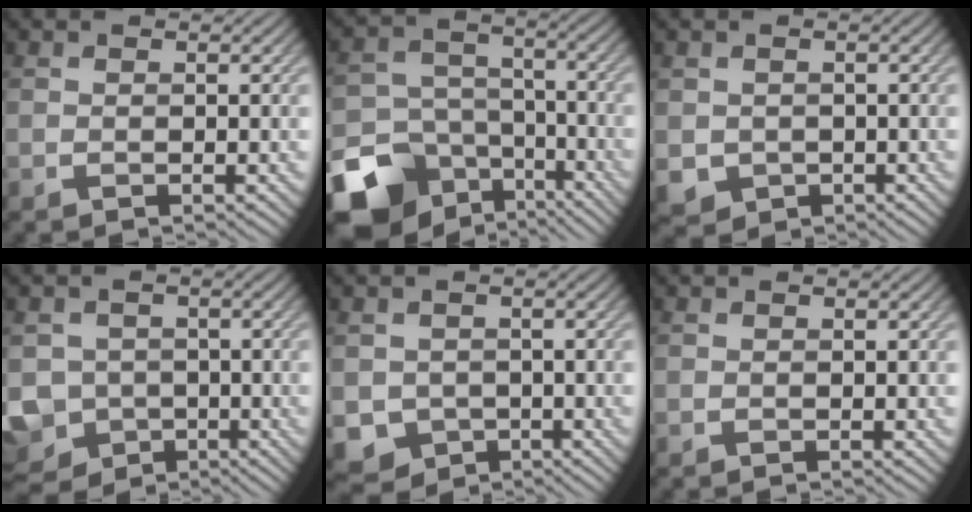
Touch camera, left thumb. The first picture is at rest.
{"total": 15.0, "force": [-9.5, 10.3, 5.5], "torque": [-0.152, -0.046, -0.140]}
{"total": 2.7, "force": [-0.4, 2.6, 0.7], "torque": [-0.033, -0.021, -0.007]}
{"total": 7.4, "force": [-3.1, 6.3, 2.5], "torque": [-0.068, -0.025, -0.061]}
{"total": 4.3, "force": [-1.2, 3.9, 1.4], "torque": [-0.040, -0.023, -0.024]}
{"total": 0.0}